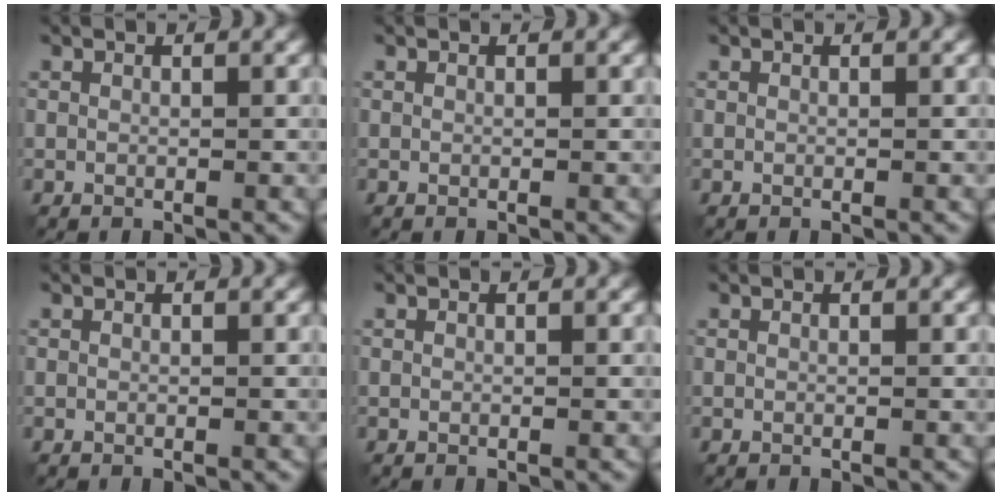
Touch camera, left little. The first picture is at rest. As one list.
[{"total": 0.0}, {"total": 0.0}, {"total": 0.0}, {"total": 0.0}, {"total": 0.0}]